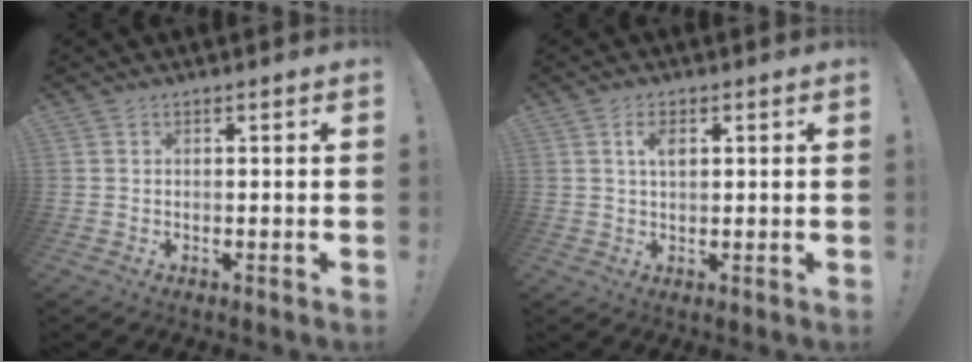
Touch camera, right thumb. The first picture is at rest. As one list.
[{"total": 3.8, "force": [1.4, 2.0, 3.0], "torque": [-0.047, 0.001, 0.020]}]